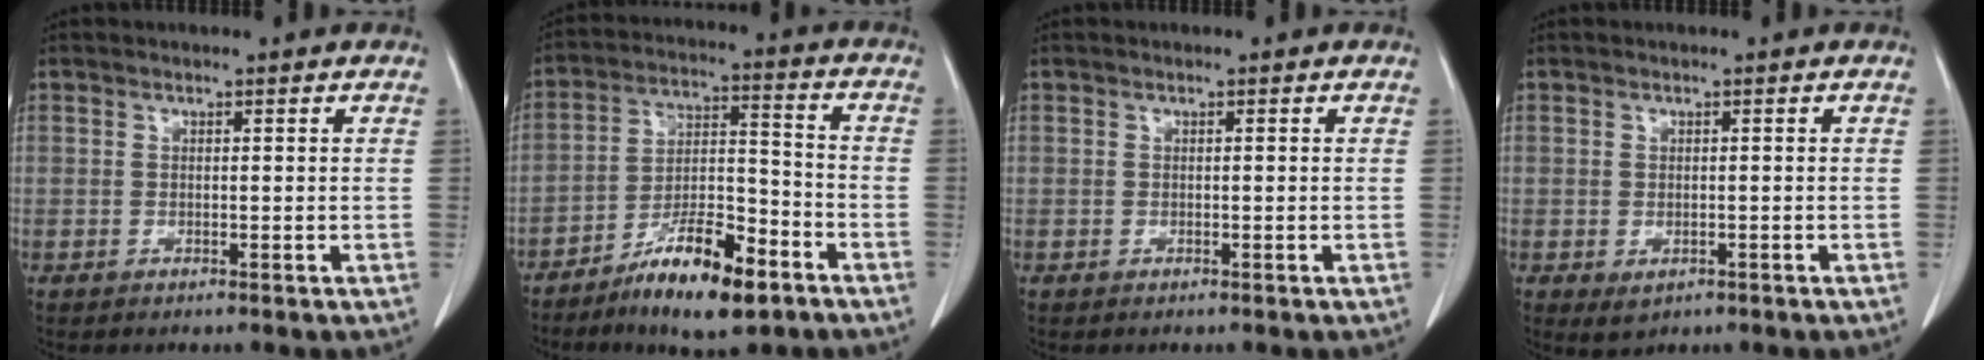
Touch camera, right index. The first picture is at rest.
{"total": 12.8, "force": [-8.2, 3.2, 9.3], "torque": [-0.163, -0.003, -0.142]}
{"total": 0.0}
{"total": 1.9, "force": [-0.8, 1.2, 1.3], "torque": [-0.018, -0.003, -0.001]}